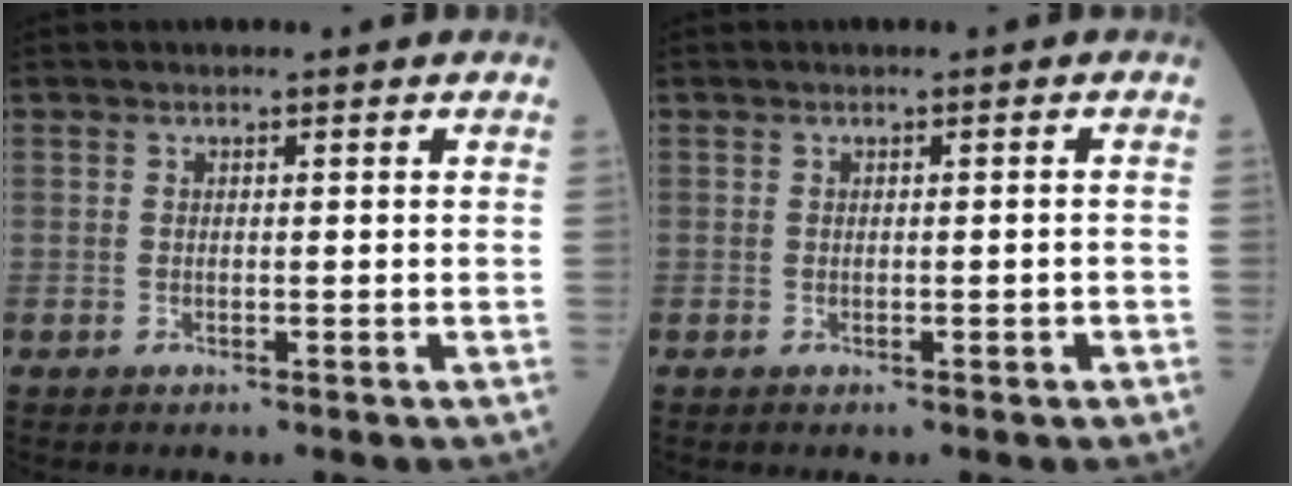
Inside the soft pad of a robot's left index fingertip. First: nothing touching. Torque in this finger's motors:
{"motor_torque": [-0.29, 0.19, -0.02, -0.01]}